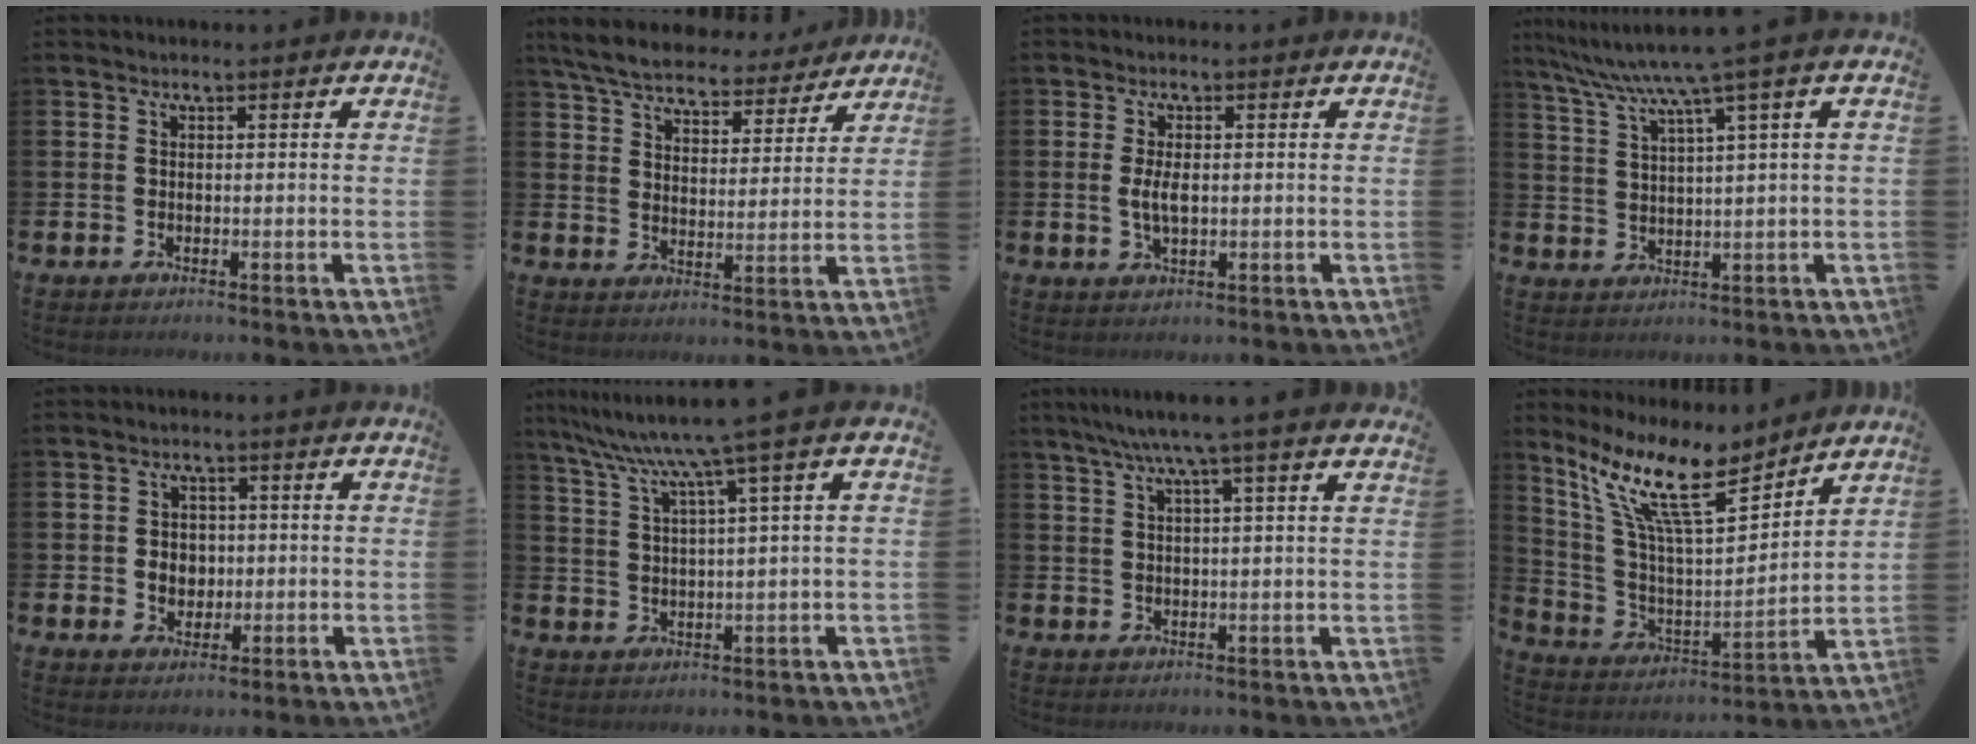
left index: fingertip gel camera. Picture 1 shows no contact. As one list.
[{"total": 7.1, "force": [6.6, 1.8, 1.8], "torque": [-0.066, -0.036, 0.117]}, {"total": 3.1, "force": [0.2, 1.4, 2.8], "torque": [-0.049, 0.003, -0.001]}, {"total": 6.8, "force": [4.5, 0.0, 5.1], "torque": [-0.119, -0.018, 0.075]}, {"total": 3.1, "force": [0.2, 2.9, 1.2], "torque": [-0.012, 0.004, -0.007]}, {"total": 7.5, "force": [4.8, -0.2, 5.7], "torque": [-0.132, -0.021, 0.080]}, {"total": 5.2, "force": [4.2, -0.5, 3.0], "torque": [-0.077, -0.005, 0.073]}, {"total": 13.2, "force": [9.8, 3.3, 8.2], "torque": [-0.192, -0.054, 0.171]}]